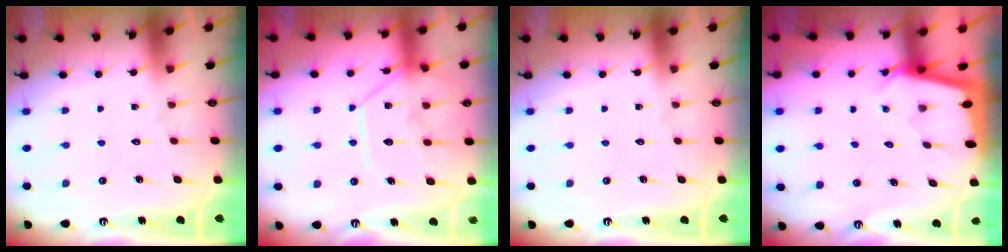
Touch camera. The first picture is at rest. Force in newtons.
{"total": 12.4, "press": 12.4, "slide": 1.2}
{"total": 0.0}
{"total": 2.0, "press": 2.0, "slide": 0.2}